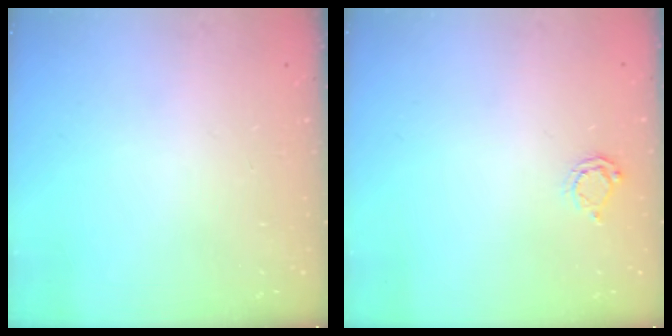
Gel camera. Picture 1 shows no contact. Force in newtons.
{"total": 4.0, "press": 4.0, "slide": 0.2}